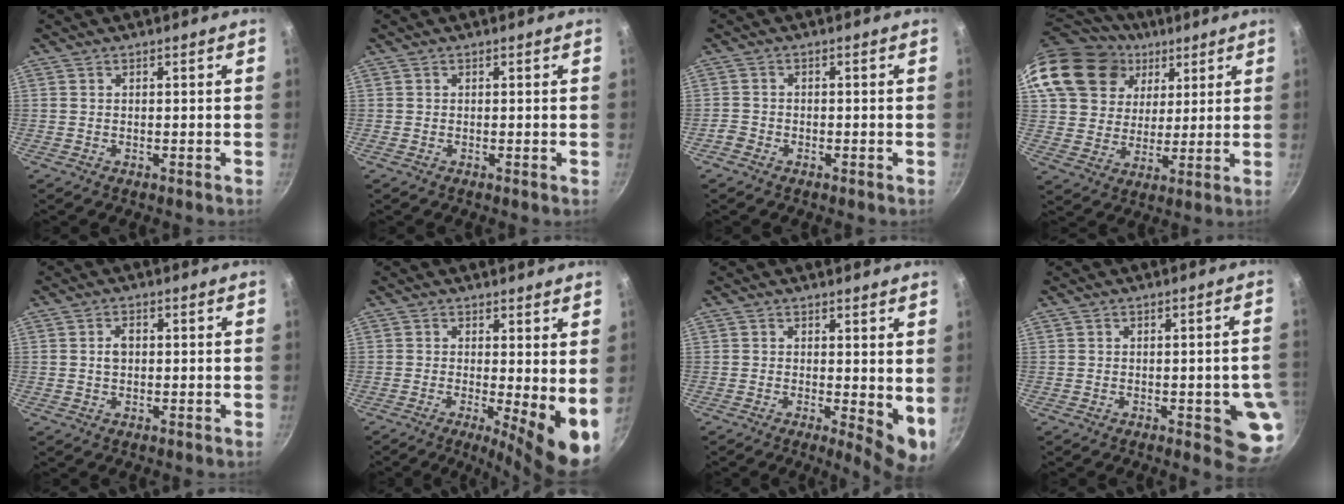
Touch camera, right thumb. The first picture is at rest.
{"total": 0.0}
{"total": 1.8, "force": [-1.4, 1.1, 0.3], "torque": [-0.010, 0.013, -0.029]}
{"total": 20.8, "force": [9.8, 16.0, 8.9], "torque": [-0.163, 0.005, 0.185]}
{"total": 2.5, "force": [0.1, 1.7, 1.8], "torque": [-0.022, 0.006, 0.002]}
{"total": 9.5, "force": [-0.5, 2.5, 9.2], "torque": [-0.109, -0.021, -0.005]}
{"total": 6.6, "force": [0.3, 2.4, 6.1], "torque": [-0.072, -0.015, 0.005]}
{"total": 9.0, "force": [-2.2, 3.0, 8.2], "torque": [-0.062, 0.004, -0.024]}